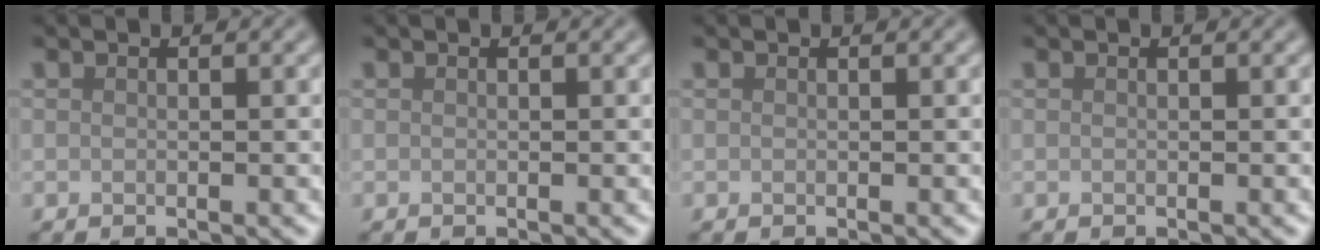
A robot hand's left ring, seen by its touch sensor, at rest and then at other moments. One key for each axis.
{"total": 0.0}
{"total": 0.0}
{"total": 0.0}